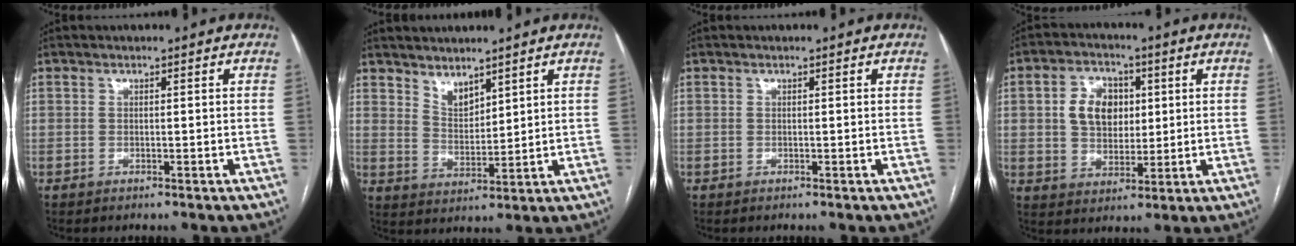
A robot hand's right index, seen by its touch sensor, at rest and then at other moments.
{"total": 4.4, "force": [3.6, 1.8, 1.8], "torque": [-0.035, -0.004, 0.079]}
{"total": 0.0}
{"total": 8.5, "force": [1.9, 6.2, 5.5], "torque": [-0.109, 0.020, 0.039]}